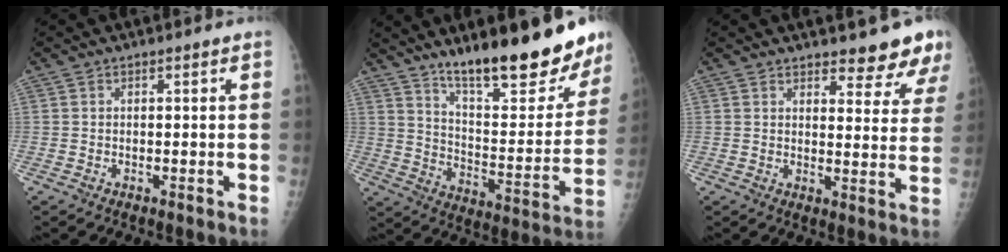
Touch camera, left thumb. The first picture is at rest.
{"total": 23.2, "force": [17.2, 5.8, 14.4], "torque": [-0.170, -0.103, 0.263]}
{"total": 9.0, "force": [7.9, 2.7, 3.4], "torque": [-0.005, -0.050, 0.082]}